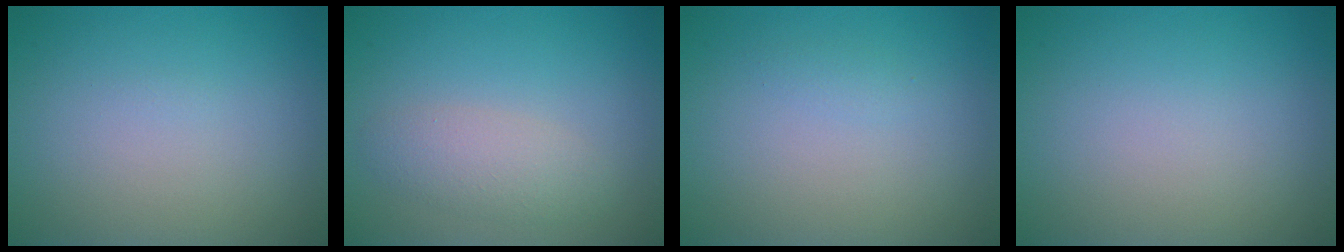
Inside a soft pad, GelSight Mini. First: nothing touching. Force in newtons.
{"total": 2.4, "press": 2.4, "slide": 0.1}
{"total": 0.6, "press": 0.6, "slide": 0.0}
{"total": 0.0}